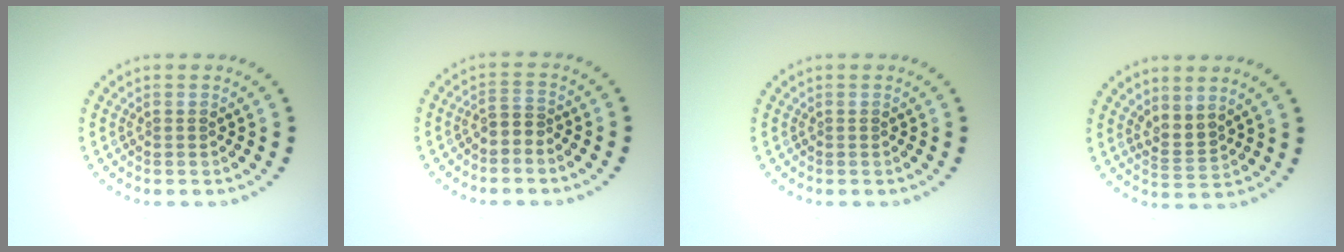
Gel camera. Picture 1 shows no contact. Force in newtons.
{"total": 1.5, "press": 1.3, "slide": 0.8}
{"total": 0.0}
{"total": 2.1, "press": 1.6, "slide": 1.3}